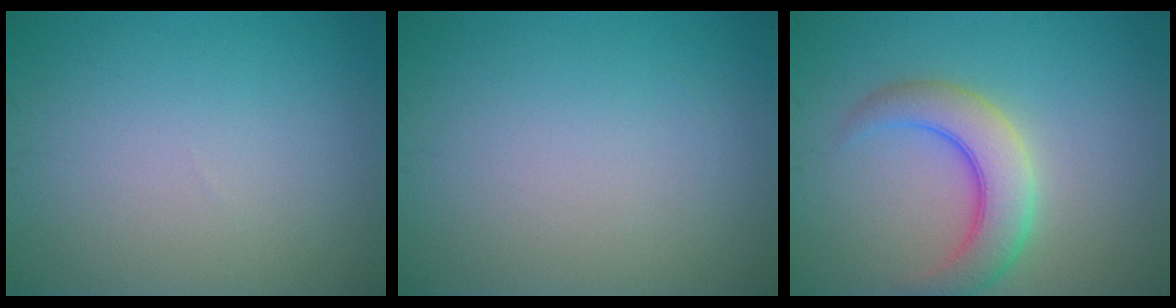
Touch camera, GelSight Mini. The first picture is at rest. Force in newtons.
{"total": 0.0}
{"total": 5.2, "press": 5.2, "slide": 0.3}